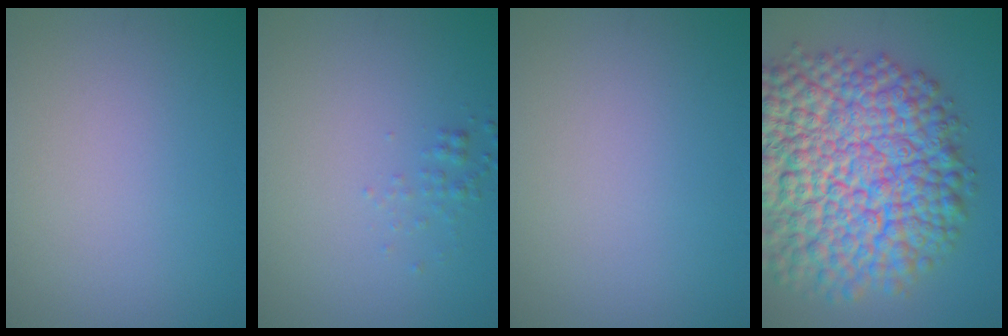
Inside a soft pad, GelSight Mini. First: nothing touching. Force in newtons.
{"total": 0.9, "press": 0.9, "slide": 0.0}
{"total": 0.0}
{"total": 16.9, "press": 16.9, "slide": 0.7}